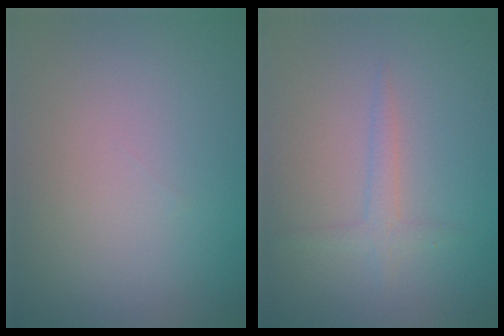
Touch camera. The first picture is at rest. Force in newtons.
{"total": 1.4, "press": 1.4, "slide": 0.1}